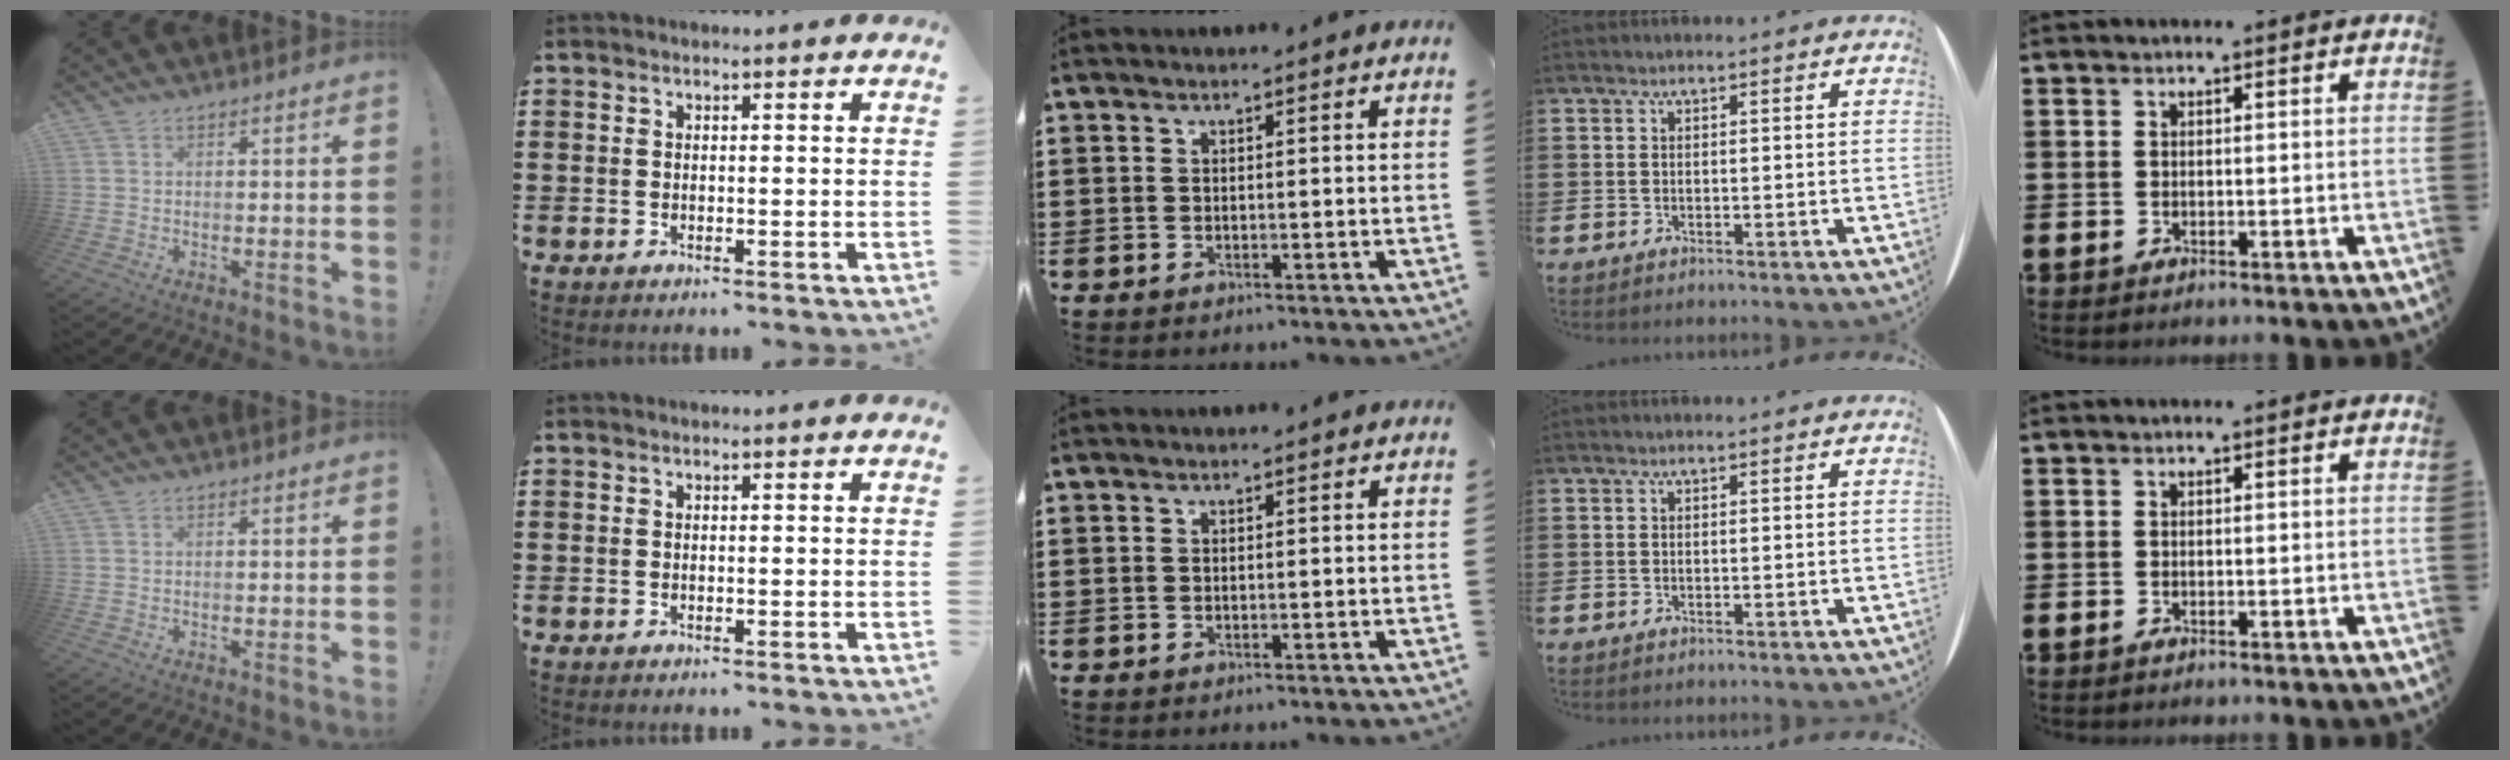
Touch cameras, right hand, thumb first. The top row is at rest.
{}